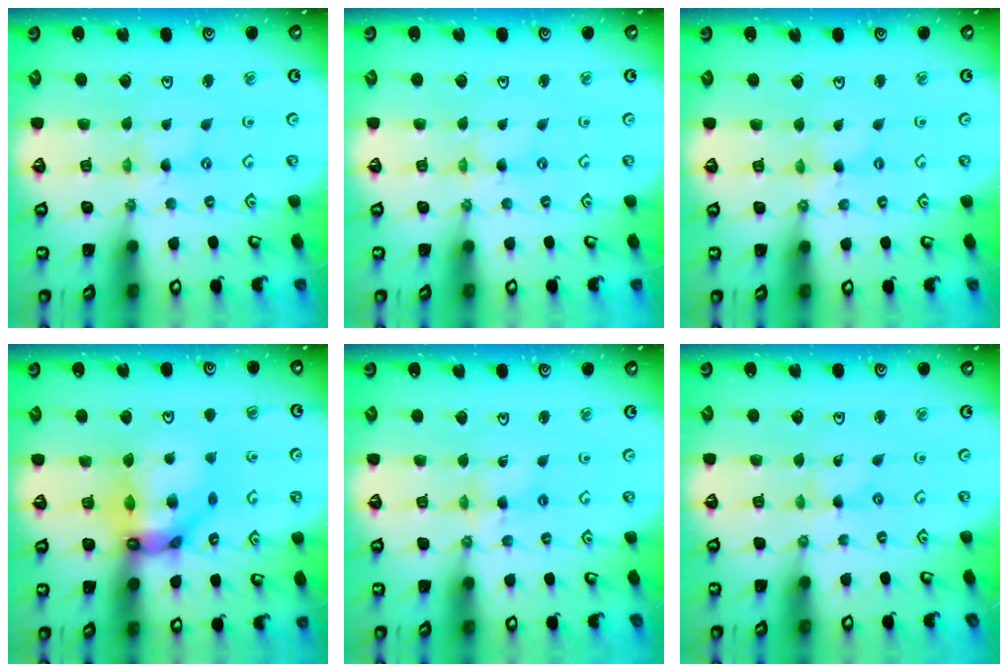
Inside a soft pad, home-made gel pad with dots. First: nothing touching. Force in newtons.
{"total": 0.0}
{"total": 0.6, "press": 0.6, "slide": 0.2}
{"total": 12.9, "press": 12.7, "slide": 1.9}
{"total": 3.3, "press": 3.3, "slide": 0.3}
{"total": 0.0}